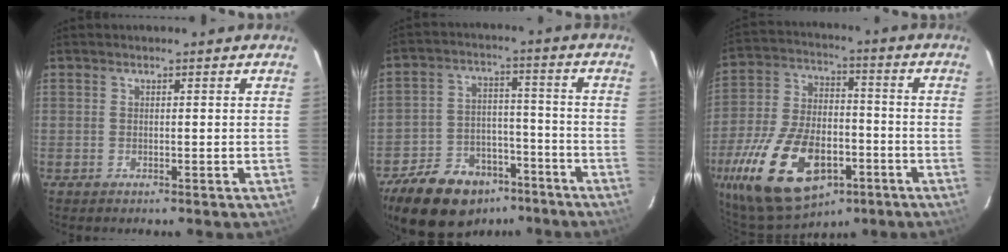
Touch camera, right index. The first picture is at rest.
{"total": 17.6, "force": [-12.0, 10.5, 7.4], "torque": [-0.175, 0.027, -0.176]}
{"total": 23.9, "force": [-11.5, 13.2, 16.3], "torque": [-0.348, -0.017, -0.180]}